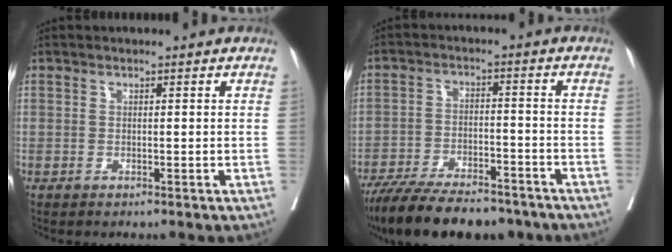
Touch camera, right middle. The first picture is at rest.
{"total": 16.7, "force": [-13.8, 4.8, 8.1], "torque": [-0.149, -0.011, -0.214]}